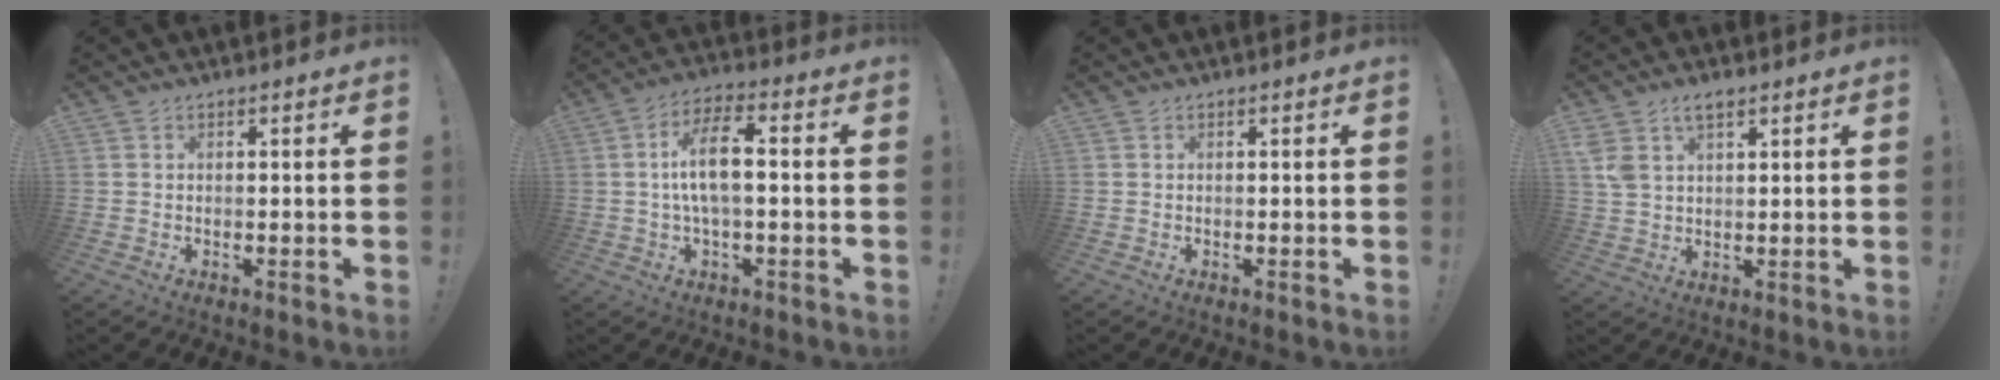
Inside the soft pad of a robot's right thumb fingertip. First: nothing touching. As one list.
[{"total": 10.6, "force": [0.5, 3.8, 10.0], "torque": [-0.178, 0.007, 0.006]}, {"total": 0.0}, {"total": 5.5, "force": [3.3, 2.9, 3.4], "torque": [-0.055, -0.010, 0.061]}]